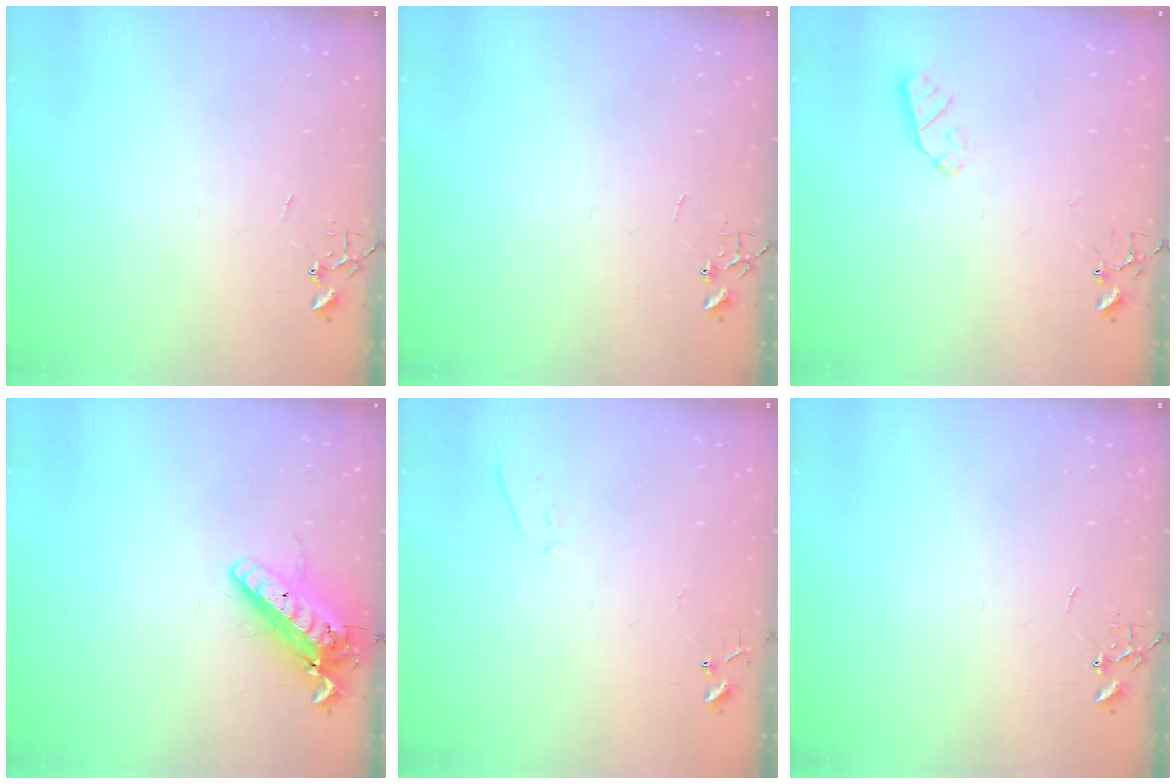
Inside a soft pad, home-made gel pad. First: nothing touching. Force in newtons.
{"total": 0.0}
{"total": 5.5, "press": 5.5, "slide": 0.4}
{"total": 15.3, "press": 15.1, "slide": 2.8}
{"total": 4.2, "press": 4.2, "slide": 0.6}
{"total": 0.0}